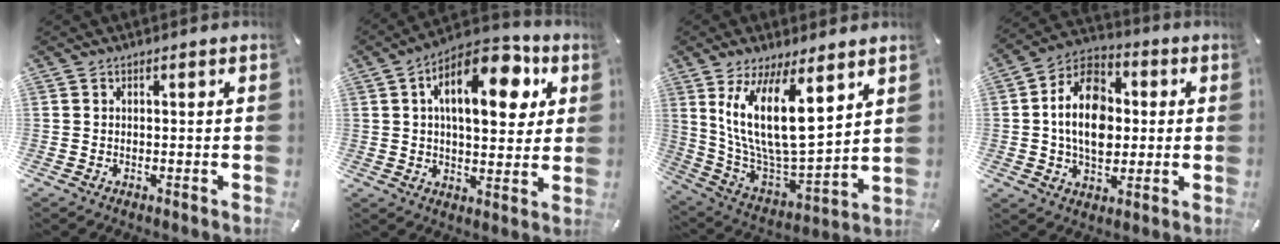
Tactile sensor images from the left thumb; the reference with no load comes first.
{"total": 16.6, "force": [6.7, 8.2, 12.7], "torque": [-0.182, -0.020, 0.104]}
{"total": 19.9, "force": [8.6, 7.9, 16.1], "torque": [-0.330, -0.057, 0.142]}
{"total": 14.9, "force": [0.3, 10.9, 10.2], "torque": [-0.193, 0.010, 0.003]}